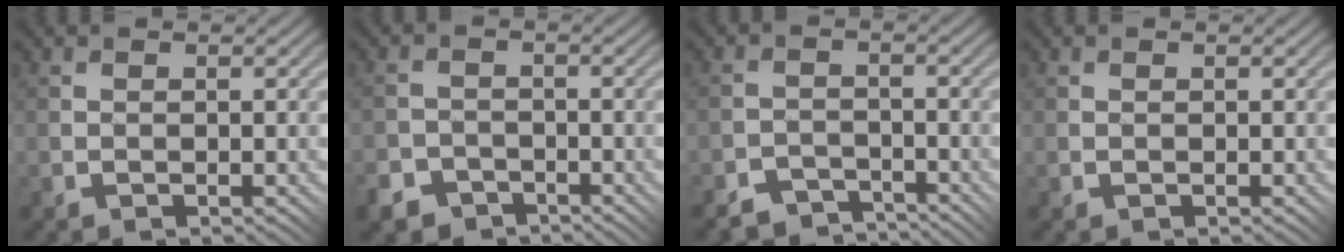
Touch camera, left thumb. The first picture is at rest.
{"total": 5.1, "force": [-3.9, 3.3, 0.7], "torque": [-0.001, -0.003, -0.072]}
{"total": 3.8, "force": [-3.7, 1.0, 0.3], "torque": [0.001, 0.002, -0.071]}
{"total": 0.0}